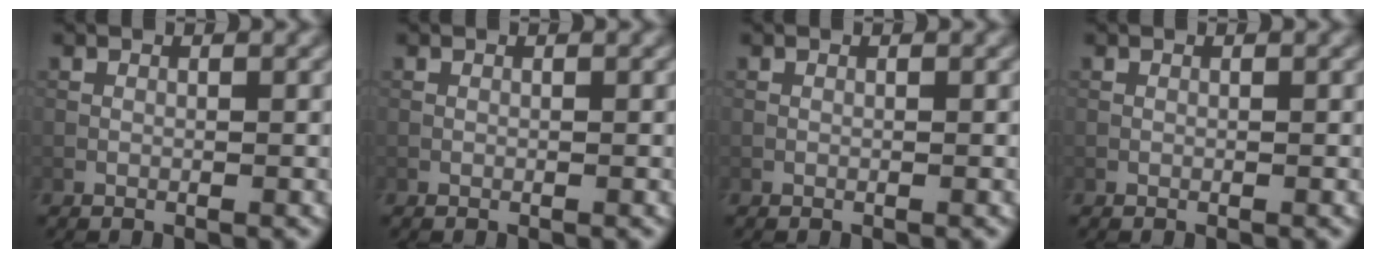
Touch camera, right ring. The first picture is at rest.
{"total": 0.0}
{"total": 0.0}
{"total": 0.0}